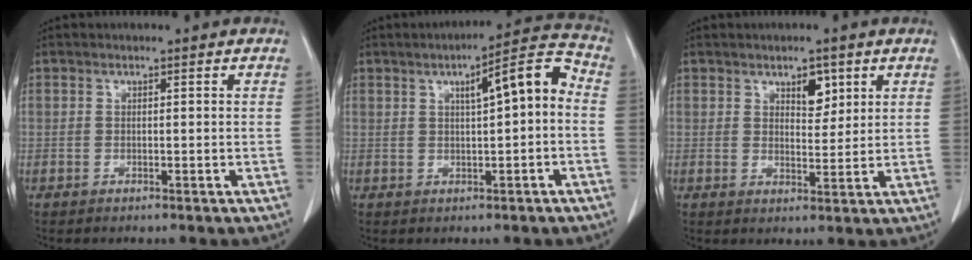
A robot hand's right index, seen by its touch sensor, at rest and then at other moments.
{"total": 8.1, "force": [0.9, 1.3, 7.9], "torque": [-0.111, 0.027, 0.009]}
{"total": 3.9, "force": [2.1, 1.9, 2.6], "torque": [-0.037, -0.003, 0.035]}